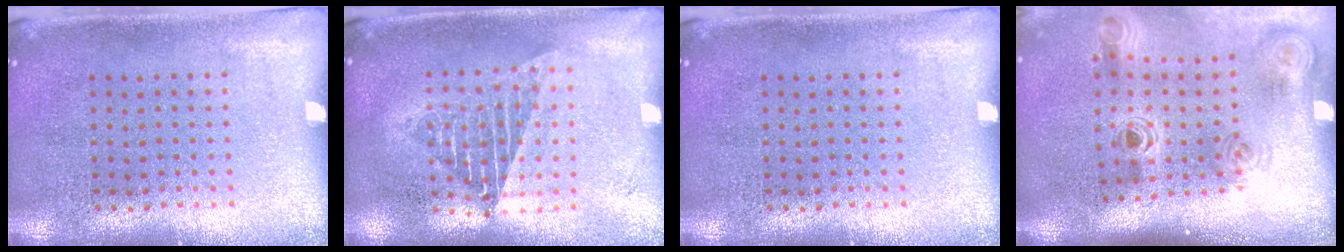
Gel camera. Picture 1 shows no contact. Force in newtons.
{"total": 1.5, "press": 1.3, "slide": 0.7}
{"total": 0.0}
{"total": 1.6, "press": 1.3, "slide": 1.0}